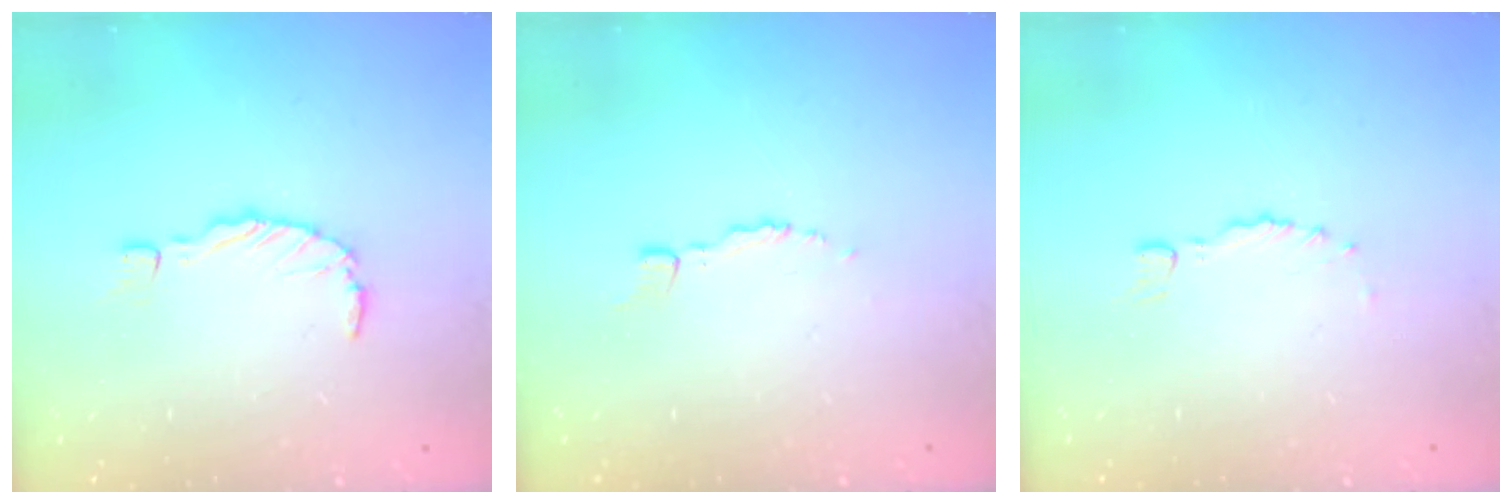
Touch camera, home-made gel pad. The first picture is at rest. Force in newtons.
{"total": 2.9, "press": 2.9, "slide": 0.2}
{"total": 0.0}